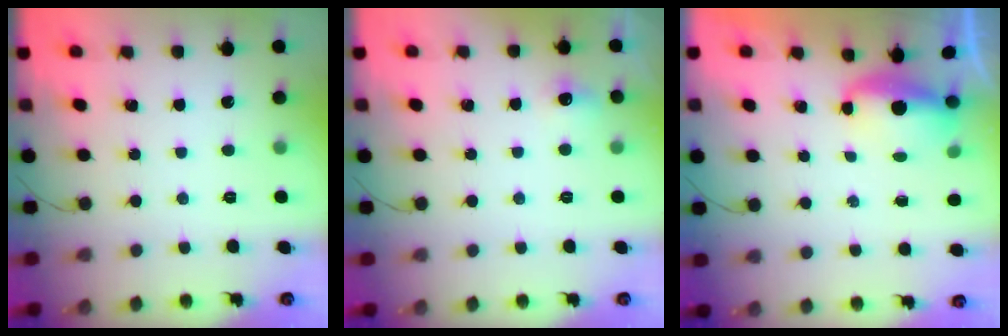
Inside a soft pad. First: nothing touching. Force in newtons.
{"total": 4.6, "press": 4.3, "slide": 1.7}
{"total": 4.5, "press": 4.4, "slide": 0.6}